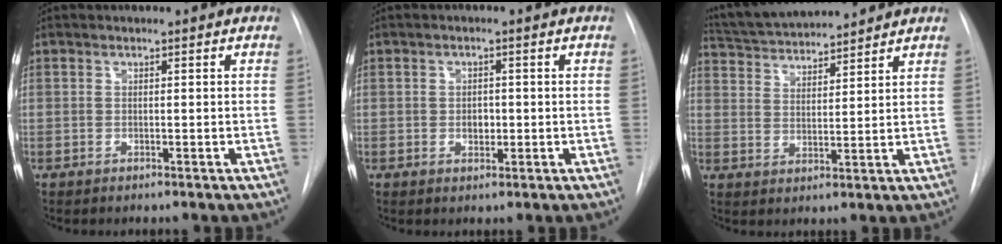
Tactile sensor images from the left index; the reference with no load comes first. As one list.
[{"total": 2.0, "force": [-0.1, 1.4, 1.5], "torque": [-0.023, 0.001, 0.000]}, {"total": 12.3, "force": [11.6, 1.4, 3.8], "torque": [-0.073, 0.022, 0.196]}]